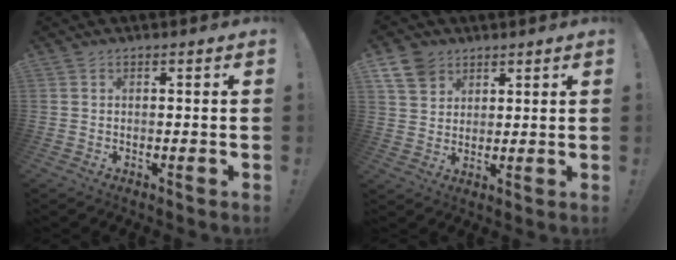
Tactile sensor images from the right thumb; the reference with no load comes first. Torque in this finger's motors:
{"motor_torque": [-0.32, 0.35, 0.05, -0.02, 0.14]}